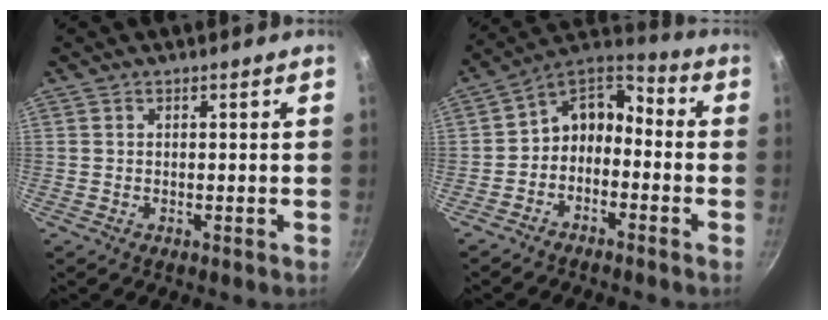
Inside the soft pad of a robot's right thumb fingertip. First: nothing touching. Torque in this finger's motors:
{"motor_torque": [0.15, 0.14, -0.06, 0.14, 0.15]}